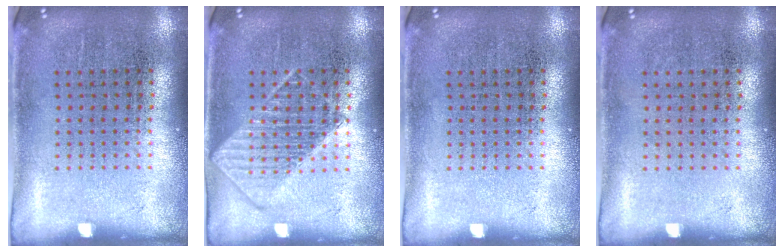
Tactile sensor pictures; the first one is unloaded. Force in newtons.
{"total": 2.4, "press": 2.3, "slide": 0.4}
{"total": 0.0}
{"total": 0.0}